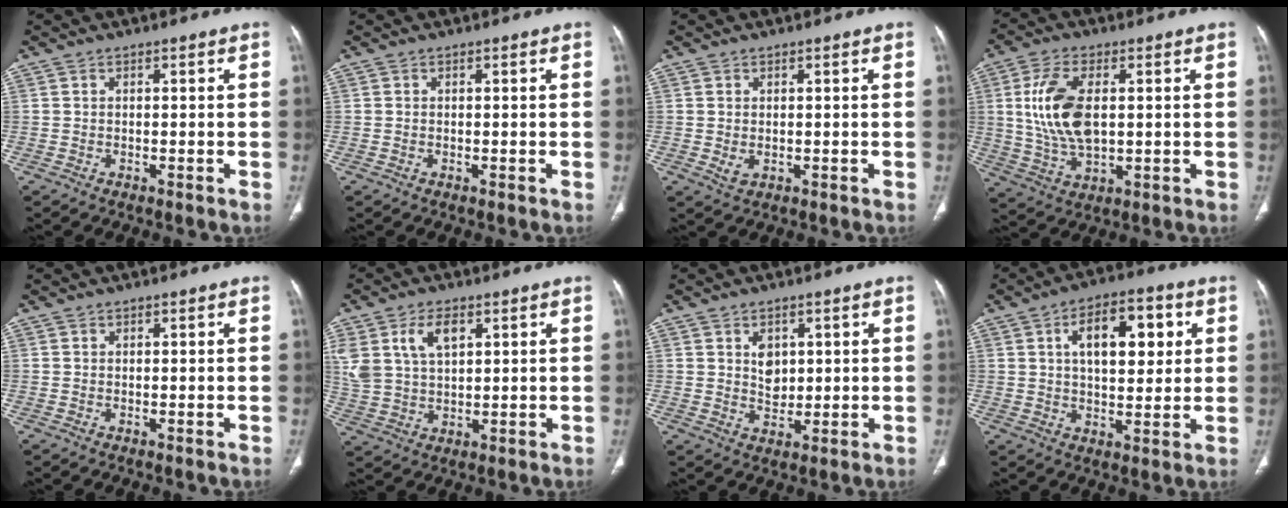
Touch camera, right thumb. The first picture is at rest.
{"total": 0.0}
{"total": 2.1, "force": [-0.1, 1.4, 1.6], "torque": [-0.032, -0.002, 0.005]}
{"total": 12.7, "force": [1.7, 6.7, 10.6], "torque": [-0.215, -0.005, 0.039]}
{"total": 0.0}
{"total": 10.5, "force": [4.4, 6.3, 7.2], "torque": [-0.146, -0.005, 0.094]}
{"total": 4.3, "force": [1.4, 3.2, 2.6], "torque": [-0.025, -0.011, 0.028]}
{"total": 13.1, "force": [3.8, 6.8, 10.5], "torque": [-0.128, 0.003, 0.058]}